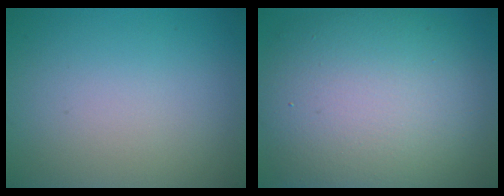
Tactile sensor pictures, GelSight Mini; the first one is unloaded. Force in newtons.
{"total": 12.4, "press": 12.3, "slide": 1.4}